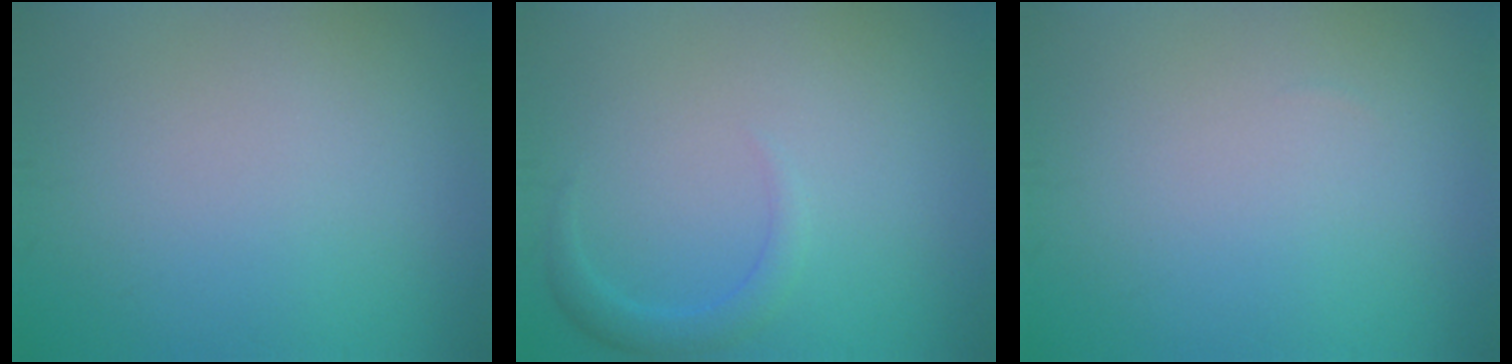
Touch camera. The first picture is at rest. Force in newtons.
{"total": 1.6, "press": 1.6, "slide": 0.1}
{"total": 0.0}